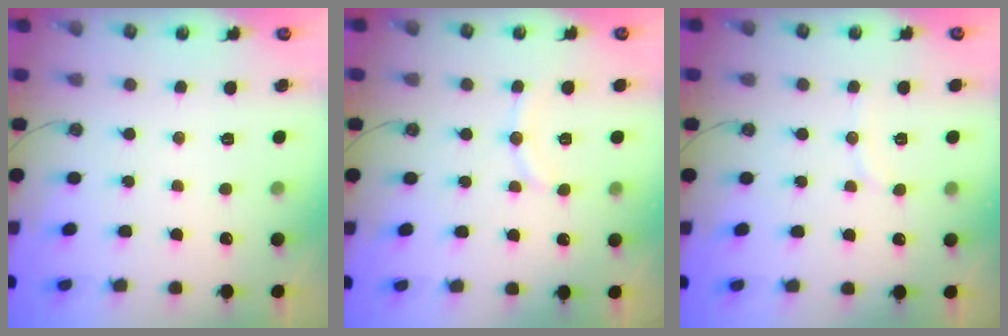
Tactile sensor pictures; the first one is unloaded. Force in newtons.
{"total": 8.1, "press": 7.8, "slide": 2.1}
{"total": 4.6, "press": 4.6, "slide": 0.6}